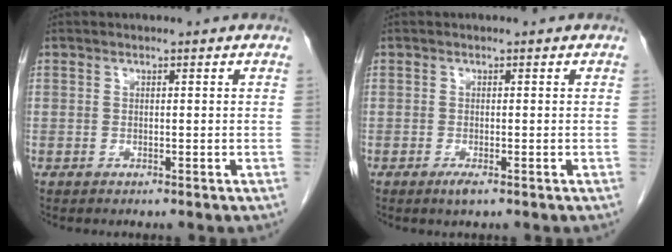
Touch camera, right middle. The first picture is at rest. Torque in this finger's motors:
{"motor_torque": [0.26, -0.27, 0.14, 0.03]}